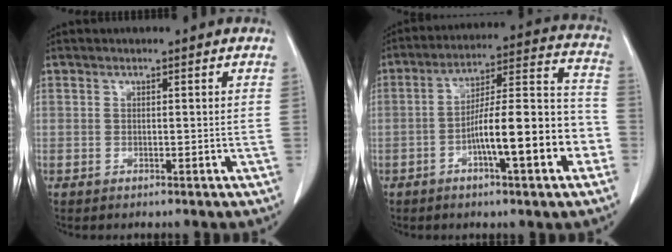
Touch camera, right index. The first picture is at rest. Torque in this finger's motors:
{"motor_torque": [1.83, -0.31, 0.70, 0.16]}